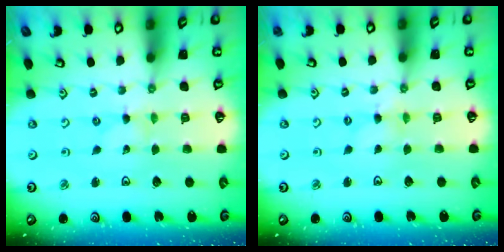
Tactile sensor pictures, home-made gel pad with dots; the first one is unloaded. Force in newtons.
{"total": 0.0}